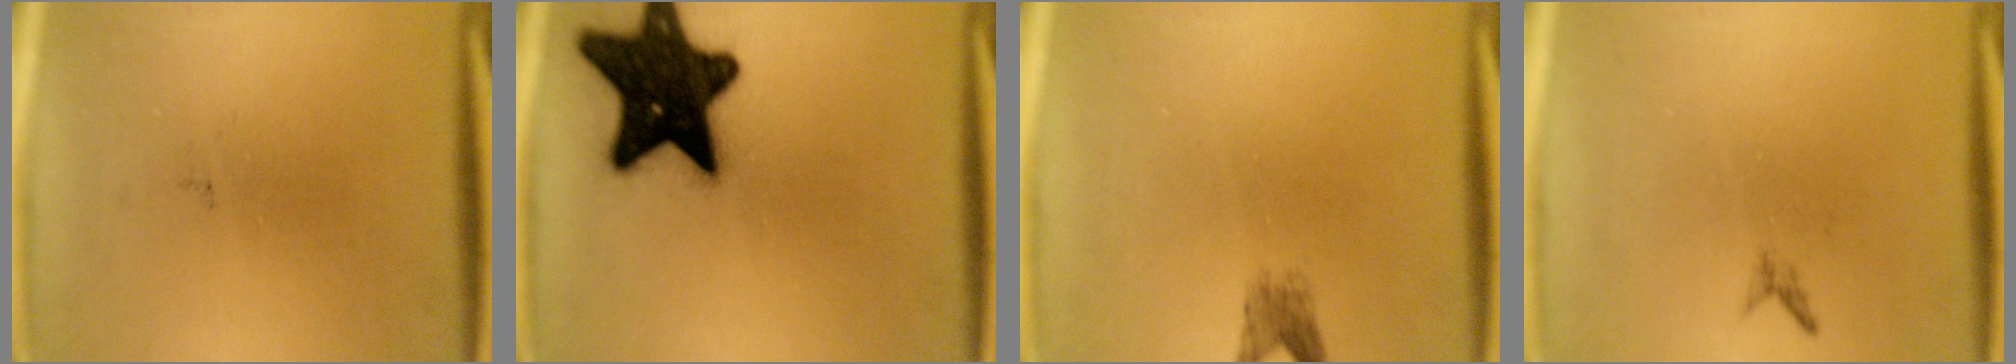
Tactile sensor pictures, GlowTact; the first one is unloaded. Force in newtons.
{"total": 19.9}
{"total": 2.0}
{"total": 0.7}